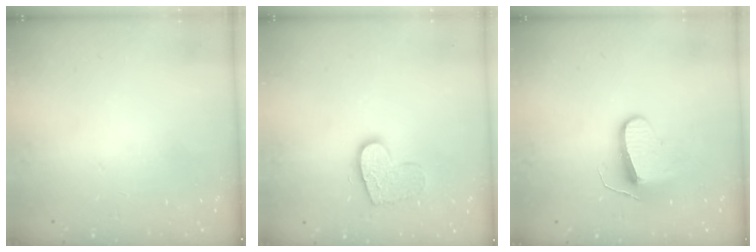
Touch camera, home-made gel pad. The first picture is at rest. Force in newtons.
{"total": 11.7, "press": 11.7, "slide": 0.8}
{"total": 9.5, "press": 9.5, "slide": 0.4}